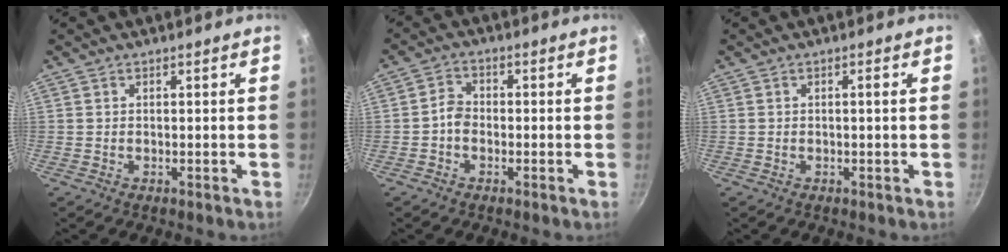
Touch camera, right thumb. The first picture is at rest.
{"total": 3.2, "force": [-1.0, 2.5, 1.7], "torque": [-0.023, 0.020, -0.026]}
{"total": 0.9, "force": [-0.1, 0.1, 0.9], "torque": [-0.018, 0.003, 0.002]}